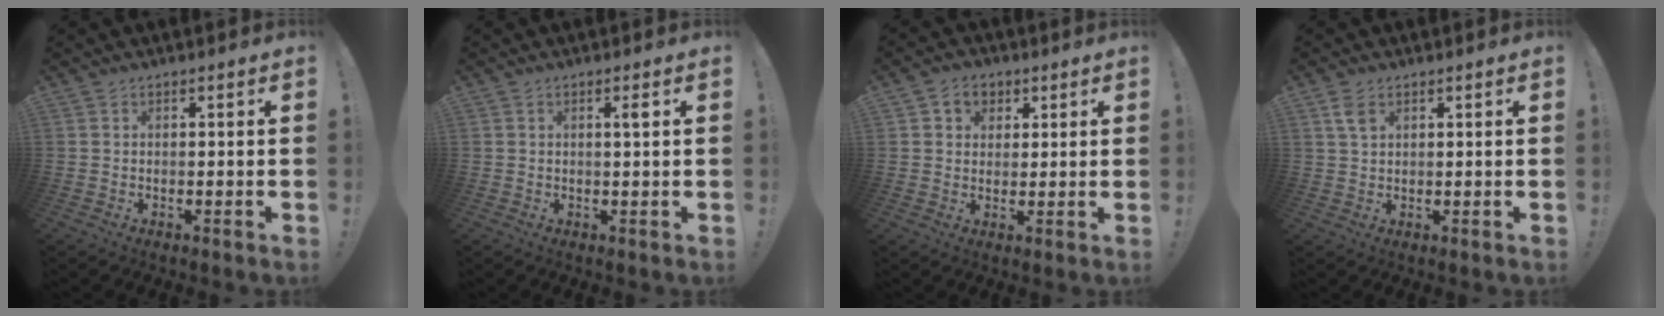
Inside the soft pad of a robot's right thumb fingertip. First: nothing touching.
{"total": 1.7, "force": [0.6, -0.2, 1.6], "torque": [-0.017, -0.006, 0.004]}
{"total": 6.1, "force": [2.5, 5.1, 2.2], "torque": [-0.024, -0.007, 0.046]}
{"total": 3.7, "force": [2.0, 1.9, 2.4], "torque": [-0.036, -0.006, 0.035]}